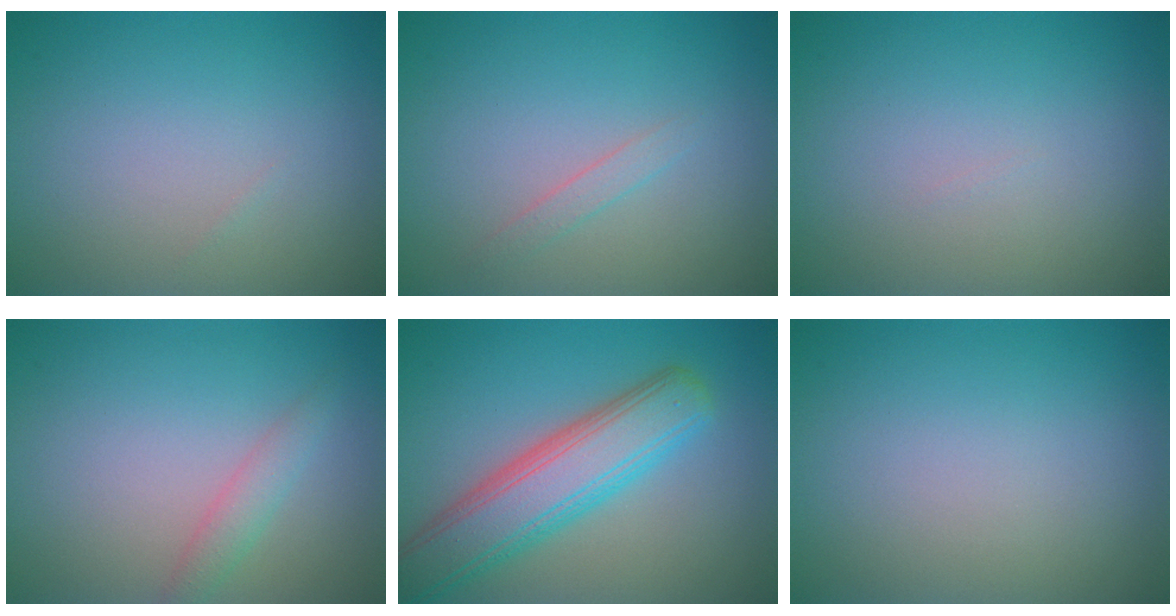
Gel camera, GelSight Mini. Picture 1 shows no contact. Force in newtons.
{"total": 0.9, "press": 0.9, "slide": 0.1}
{"total": 0.0}
{"total": 1.7, "press": 1.7, "slide": 0.1}
{"total": 7.4, "press": 7.4, "slide": 0.7}
{"total": 0.0}